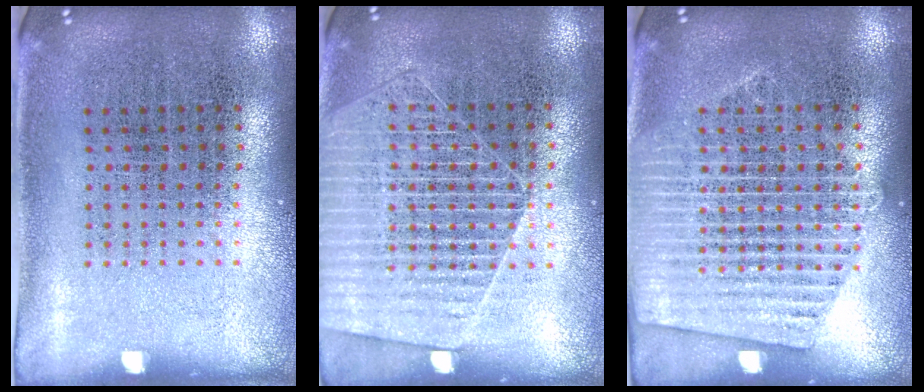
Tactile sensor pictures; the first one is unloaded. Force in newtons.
{"total": 1.8, "press": 1.6, "slide": 0.7}
{"total": 1.8, "press": 1.7, "slide": 0.3}